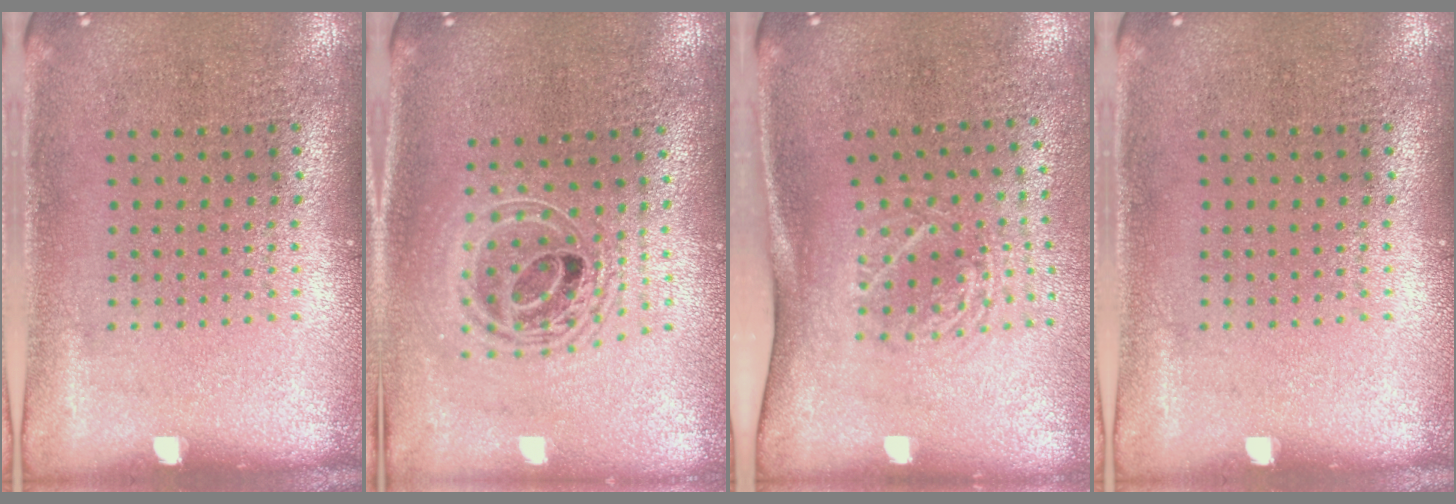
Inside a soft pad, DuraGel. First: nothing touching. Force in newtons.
{"total": 2.0, "press": 1.6, "slide": 1.2}
{"total": 1.8, "press": 1.3, "slide": 1.4}
{"total": 0.0}